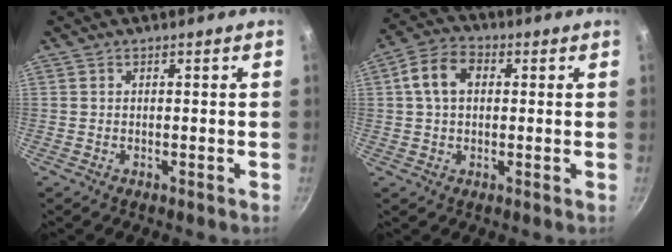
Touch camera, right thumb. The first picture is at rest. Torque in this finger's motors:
{"motor_torque": [-0.80, 1.03, 0.83, 0.22, 0.28]}